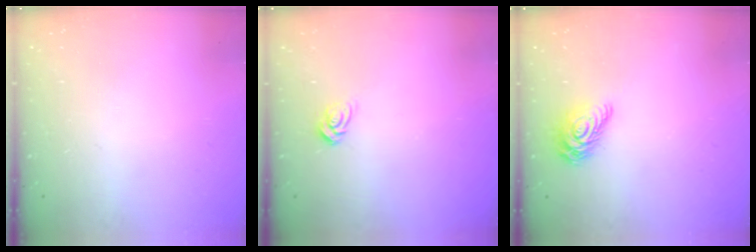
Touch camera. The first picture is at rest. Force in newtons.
{"total": 5.1, "press": 5.0, "slide": 0.4}
{"total": 9.9, "press": 9.9, "slide": 0.4}